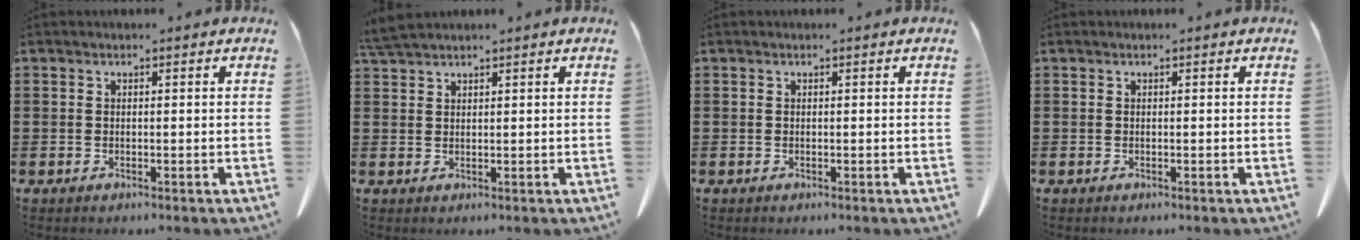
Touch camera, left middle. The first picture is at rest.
{"total": 2.8, "force": [2.5, 0.2, 1.2], "torque": [-0.039, -0.004, 0.048]}
{"total": 0.0}
{"total": 0.0}